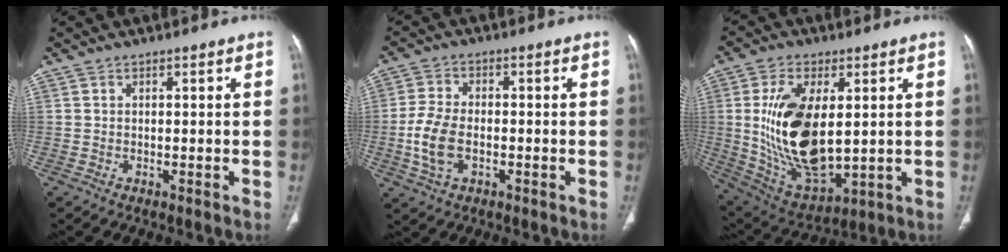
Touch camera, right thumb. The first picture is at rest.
{"total": 8.0, "force": [-1.7, 4.8, 6.1], "torque": [-0.130, 0.010, -0.033]}
{"total": 19.8, "force": [1.9, 10.1, 16.9], "torque": [-0.316, -0.021, 0.054]}